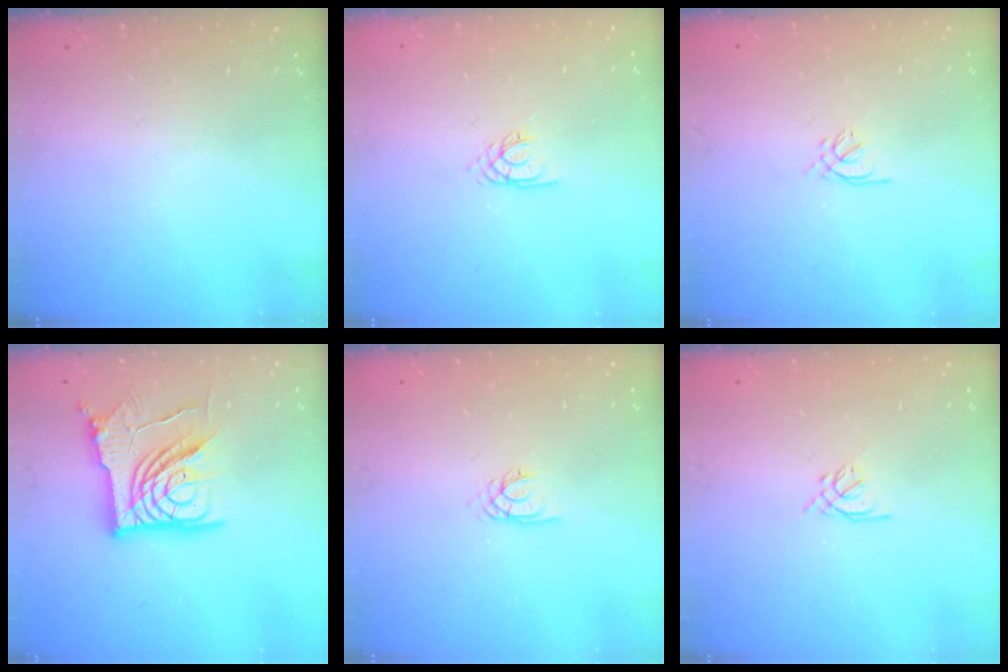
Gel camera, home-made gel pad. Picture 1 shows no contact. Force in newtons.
{"total": 1.8, "press": 1.8, "slide": 0.2}
{"total": 1.2, "press": 1.0, "slide": 0.5}
{"total": 19.2, "press": 19.1, "slide": 2.1}
{"total": 2.0, "press": 1.9, "slide": 0.4}
{"total": 1.6, "press": 1.5, "slide": 0.6}